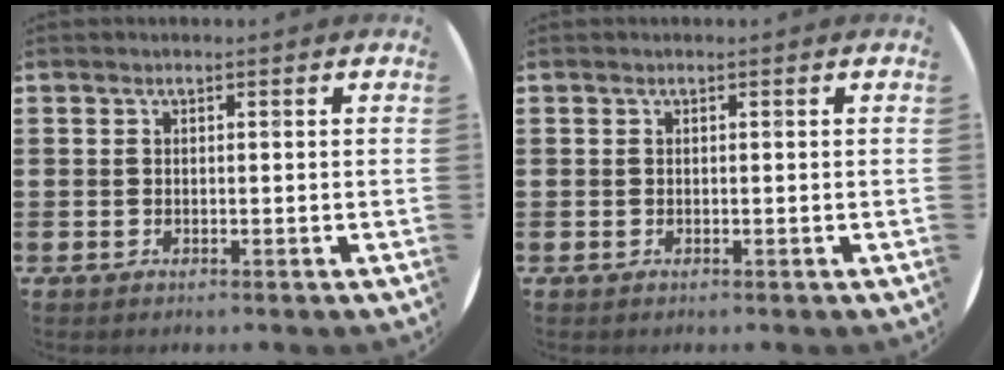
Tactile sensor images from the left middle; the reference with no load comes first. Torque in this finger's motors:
{"motor_torque": [-0.06, 0.00, 0.00, 0.00]}